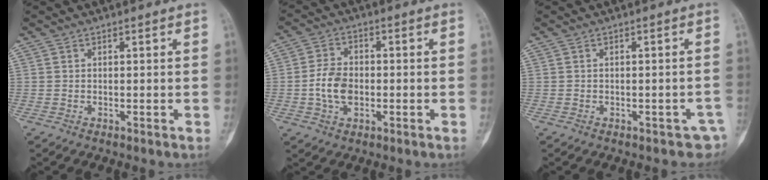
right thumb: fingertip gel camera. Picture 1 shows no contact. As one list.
[{"total": 7.2, "force": [-1.1, 4.9, 5.1], "torque": [-0.090, 0.010, -0.024]}, {"total": 3.1, "force": [-2.2, 1.9, 1.2], "torque": [0.000, 0.018, -0.025]}]